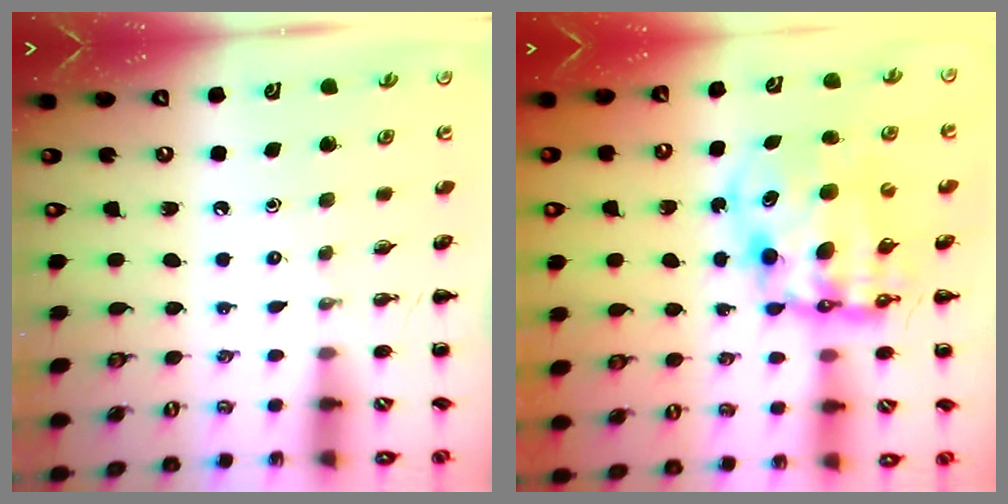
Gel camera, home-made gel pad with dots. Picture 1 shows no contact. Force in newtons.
{"total": 10.7, "press": 10.4, "slide": 2.5}